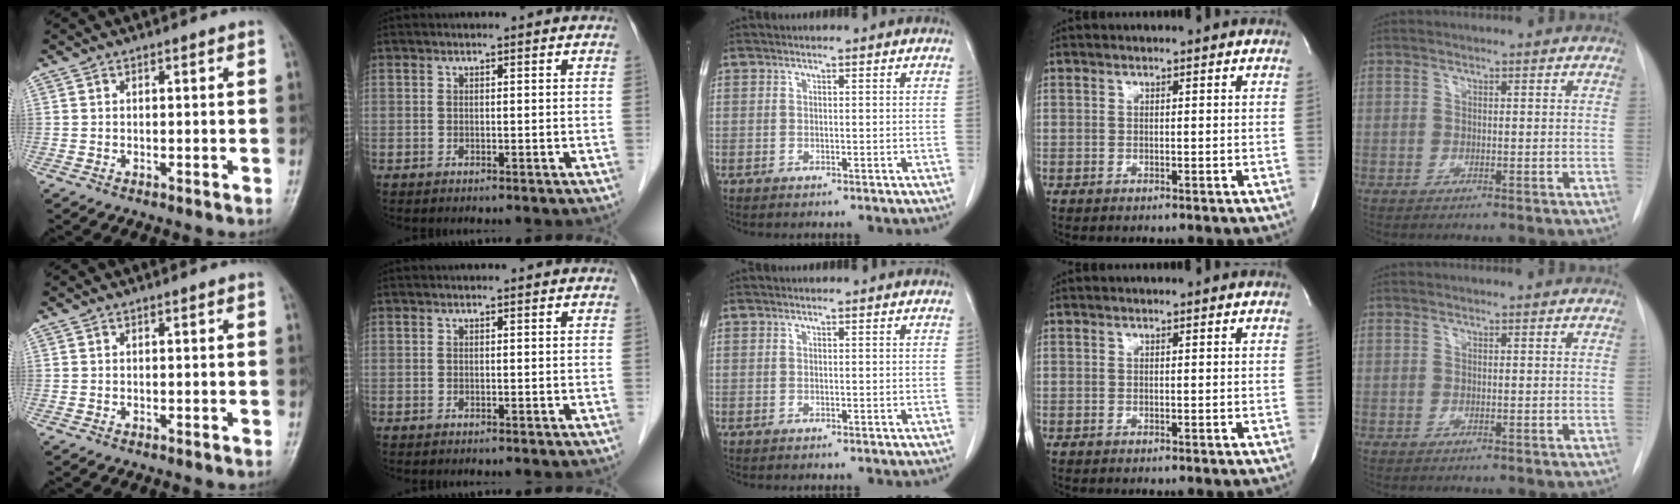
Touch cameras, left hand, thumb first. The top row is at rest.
{}